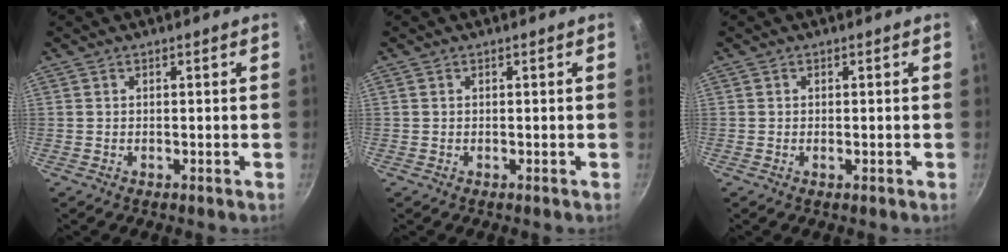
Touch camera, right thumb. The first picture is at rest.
{"total": 0.0}
{"total": 0.7, "force": [-0.2, 0.3, 0.6], "torque": [-0.011, 0.002, -0.003]}